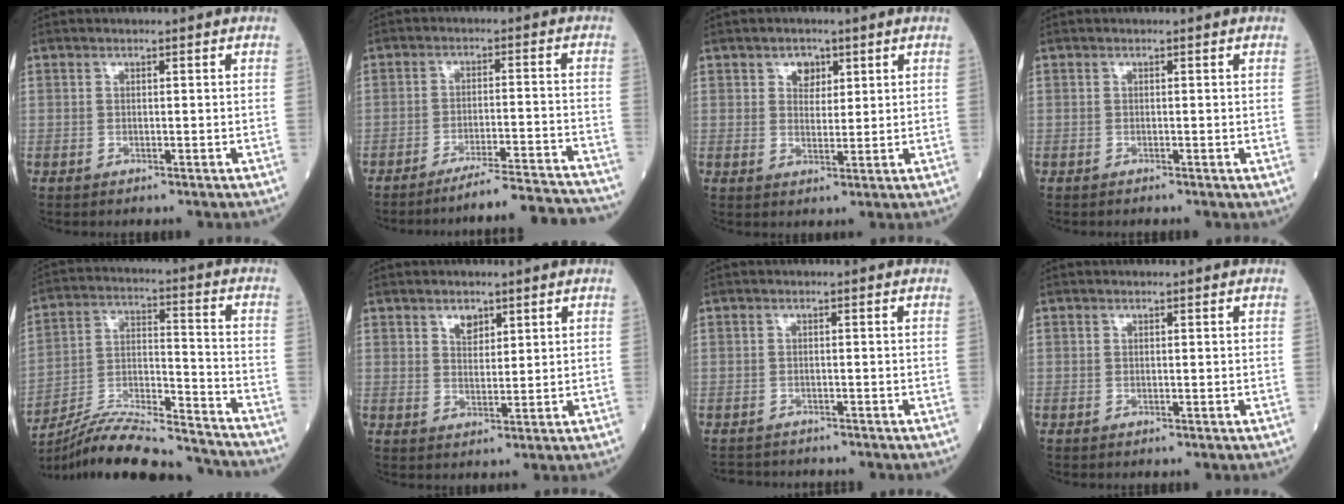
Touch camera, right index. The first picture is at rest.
{"total": 15.1, "force": [-14.5, -0.8, 3.9], "torque": [-0.032, -0.001, -0.198]}
{"total": 3.0, "force": [1.6, 2.1, 1.4], "torque": [-0.018, 0.003, 0.025]}
{"total": 0.0}
{"total": 21.1, "force": [-19.7, 2.1, 7.4], "torque": [-0.146, 0.002, -0.317]}
{"total": 2.7, "force": [1.8, 1.5, 1.3], "torque": [-0.023, -0.001, 0.033]}
{"total": 3.5, "force": [-3.3, 1.2, 0.0], "torque": [0.002, -0.006, -0.053]}
{"total": 0.0}